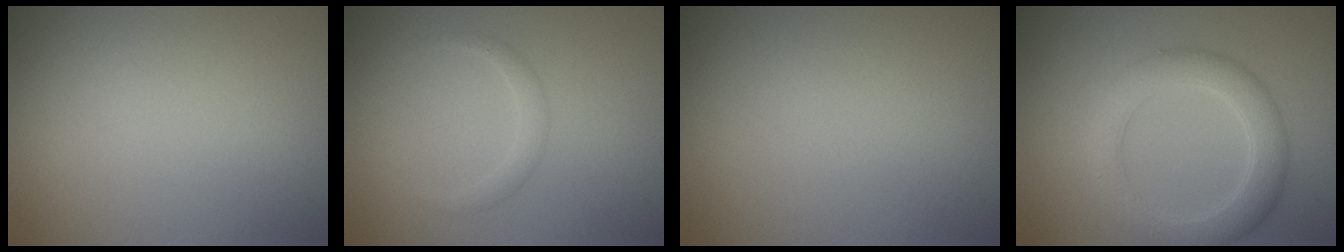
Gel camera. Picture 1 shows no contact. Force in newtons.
{"total": 1.2, "press": 1.2, "slide": 0.0}
{"total": 0.0}
{"total": 4.6, "press": 4.6, "slide": 0.2}